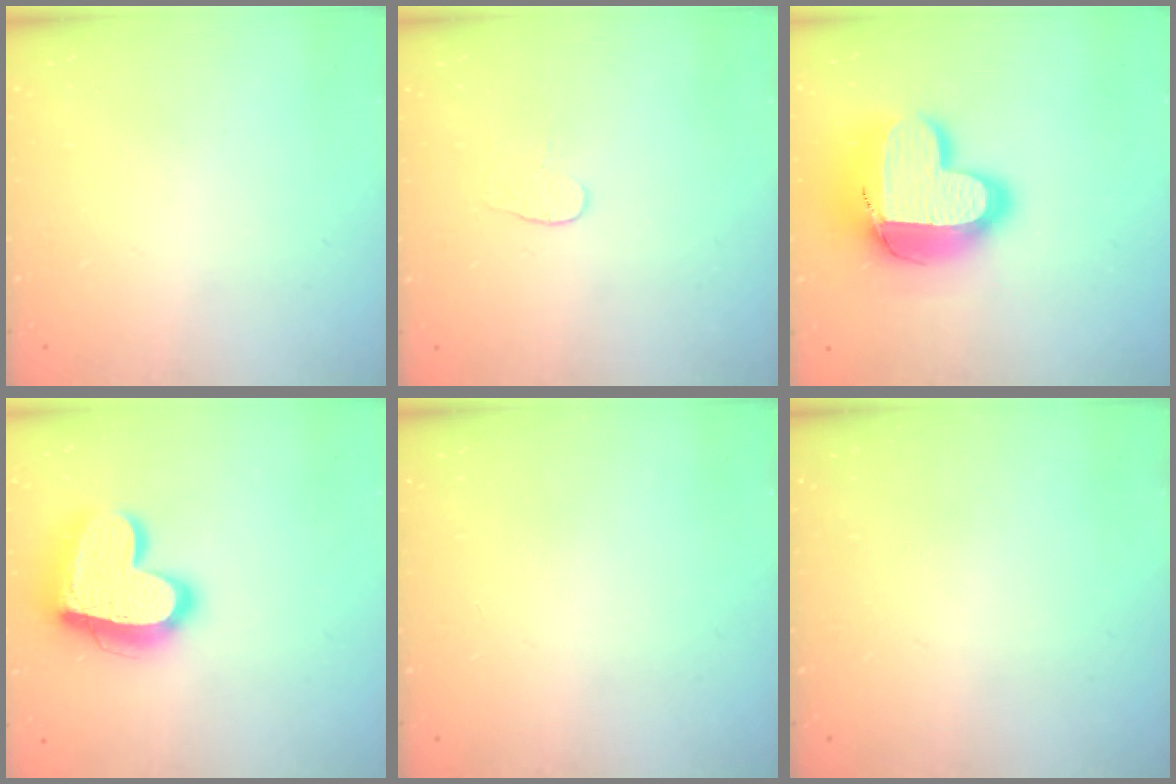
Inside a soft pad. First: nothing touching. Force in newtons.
{"total": 3.4, "press": 3.4, "slide": 0.3}
{"total": 18.9, "press": 18.9, "slide": 1.6}
{"total": 19.6, "press": 19.6, "slide": 1.5}
{"total": 0.0}
{"total": 0.0}